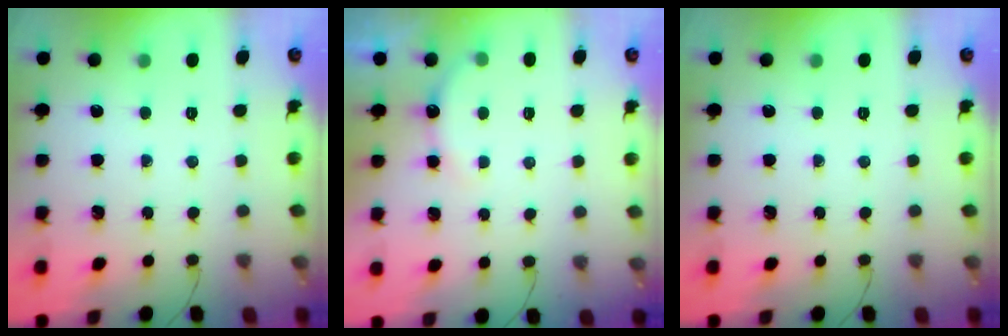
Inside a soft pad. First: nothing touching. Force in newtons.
{"total": 4.3, "press": 4.1, "slide": 1.1}
{"total": 0.0}